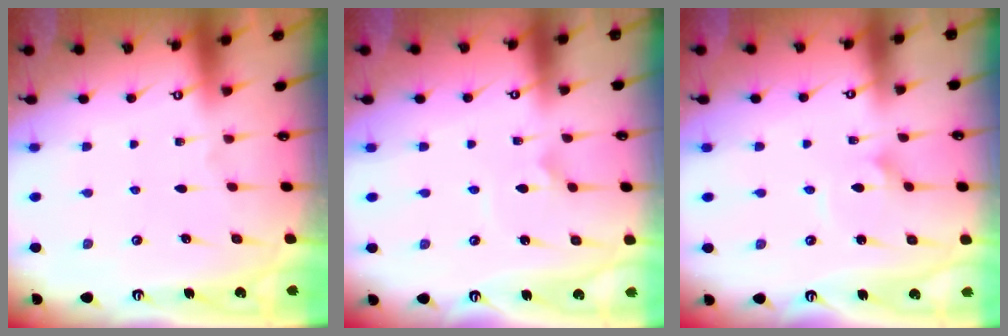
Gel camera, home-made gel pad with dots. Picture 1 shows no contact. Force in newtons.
{"total": 2.3, "press": 2.3, "slide": 0.0}
{"total": 2.3, "press": 2.3, "slide": 0.1}